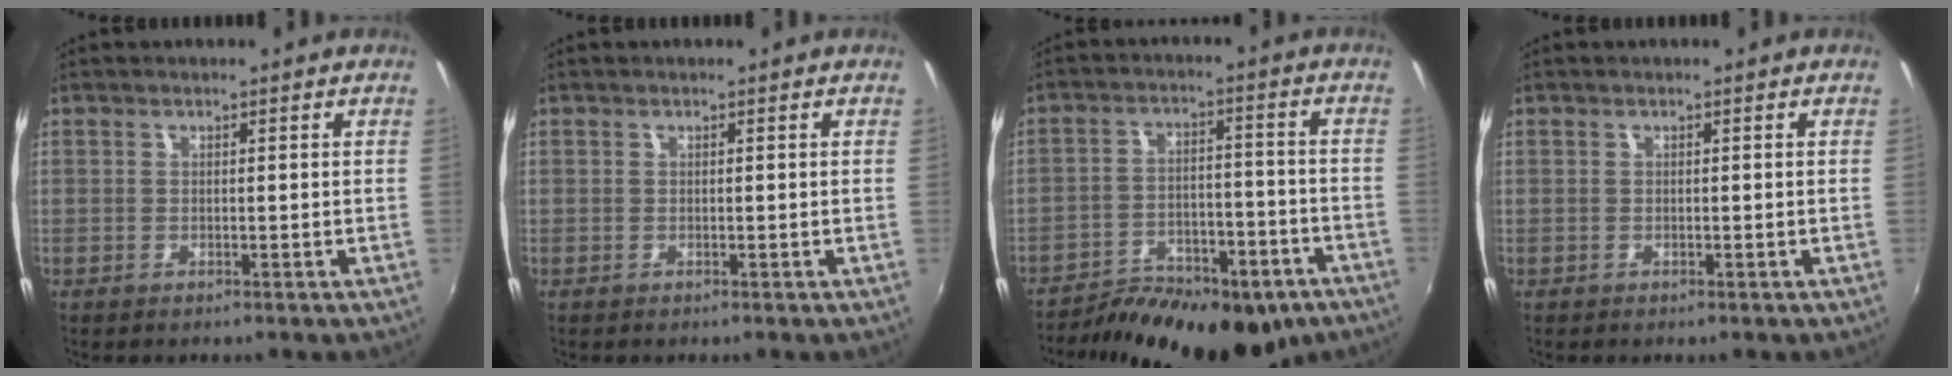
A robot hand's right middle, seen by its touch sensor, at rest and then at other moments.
{"total": 0.0}
{"total": 21.8, "force": [-16.0, 9.1, 11.7], "torque": [-0.208, -0.022, -0.215]}
{"total": 0.0}